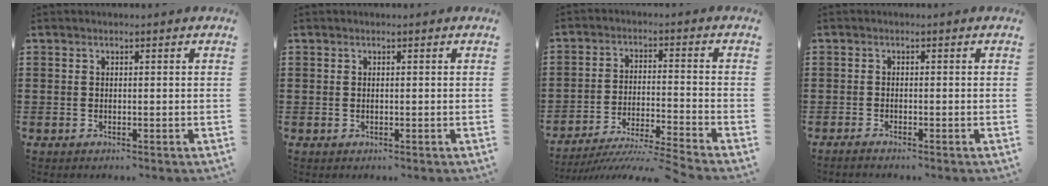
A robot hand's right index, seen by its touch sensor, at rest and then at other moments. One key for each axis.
{"total": 0.0}
{"total": 5.7, "fx": -5.2, "fy": -0.9, "fz": 2.0, "tx": -0.049, "ty": -0.024, "tz": -0.106}
{"total": 0.7, "fx": -0.7, "fy": 0.0, "fz": 0.1, "tx": -0.003, "ty": -0.002, "tz": -0.013}